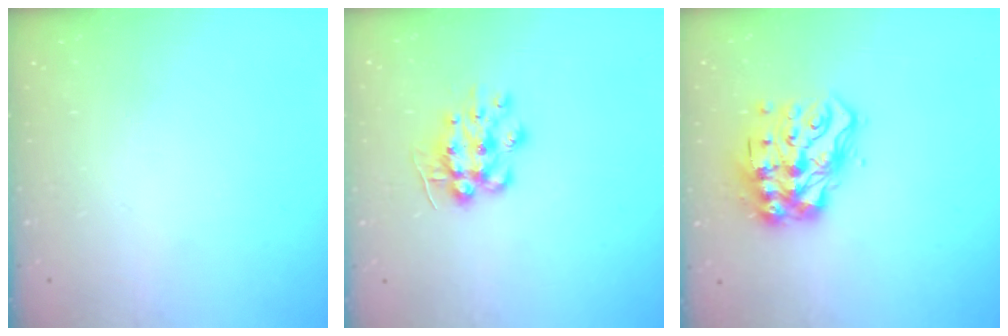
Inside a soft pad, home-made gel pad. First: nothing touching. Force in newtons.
{"total": 9.8, "press": 9.8, "slide": 0.5}
{"total": 14.8, "press": 14.7, "slide": 1.2}